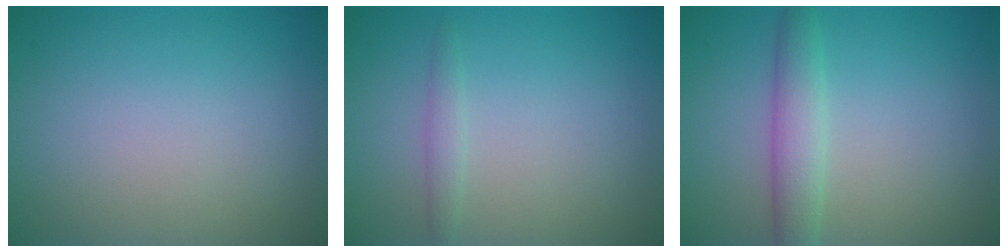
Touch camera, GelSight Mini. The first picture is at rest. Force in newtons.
{"total": 1.1, "press": 1.0, "slide": 0.1}
{"total": 2.9, "press": 2.9, "slide": 0.0}